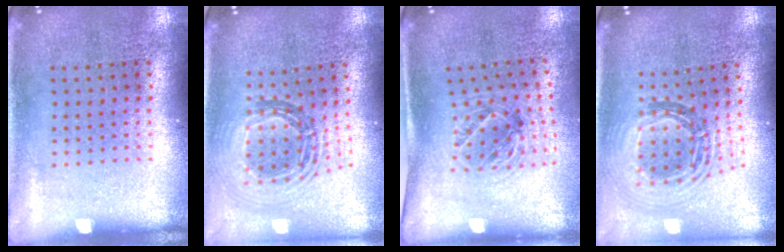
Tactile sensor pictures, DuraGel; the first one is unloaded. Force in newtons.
{"total": 1.1, "press": 1.1, "slide": 0.4}
{"total": 1.1, "press": 1.1, "slide": 0.4}
{"total": 1.1, "press": 1.0, "slide": 0.5}